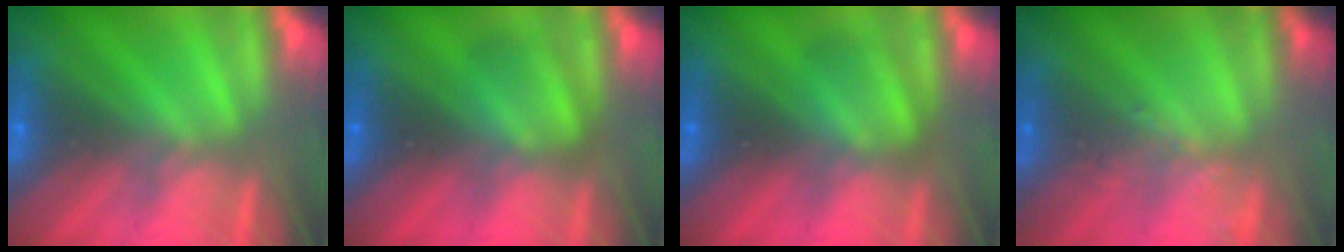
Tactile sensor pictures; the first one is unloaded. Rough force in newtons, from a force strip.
{"total": 2.4}
{"total": 2.4}
{"total": 1.9}